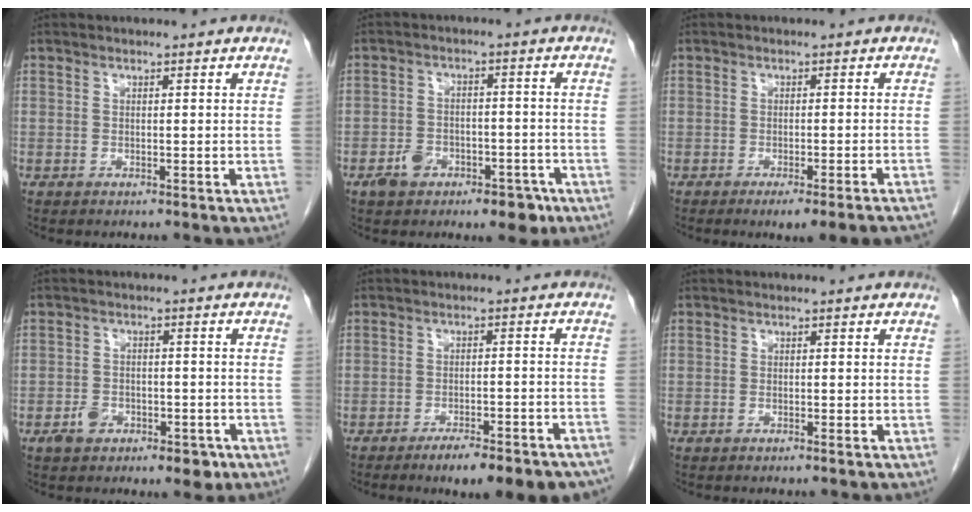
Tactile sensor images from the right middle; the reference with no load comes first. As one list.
[{"total": 6.9, "force": [-4.0, 3.9, 4.1], "torque": [-0.059, 0.014, -0.055]}, {"total": 8.0, "force": [-6.5, -0.3, 4.7], "torque": [-0.040, -0.009, -0.086]}, {"total": 5.5, "force": [-2.9, 3.2, 3.5], "torque": [-0.049, 0.009, -0.039]}, {"total": 13.0, "force": [-10.5, 2.4, 7.4], "torque": [-0.062, 0.014, -0.137]}, {"total": 0.6, "force": [-0.4, -0.1, 0.5], "torque": [-0.011, 0.000, -0.006]}]